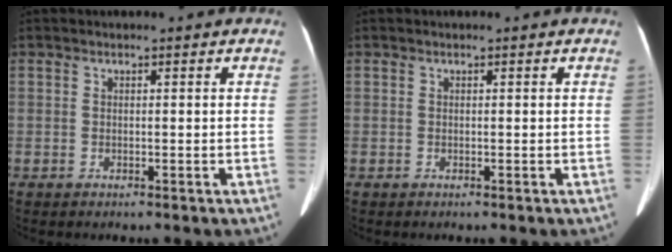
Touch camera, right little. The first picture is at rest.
{"total": 0.0}